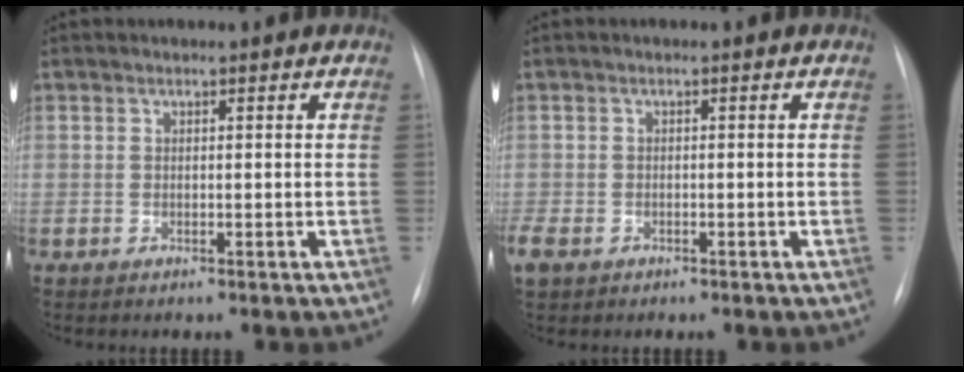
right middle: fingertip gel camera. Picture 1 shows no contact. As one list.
[{"total": 3.7, "force": [-2.2, 2.4, 1.7], "torque": [-0.041, -0.007, -0.033]}]